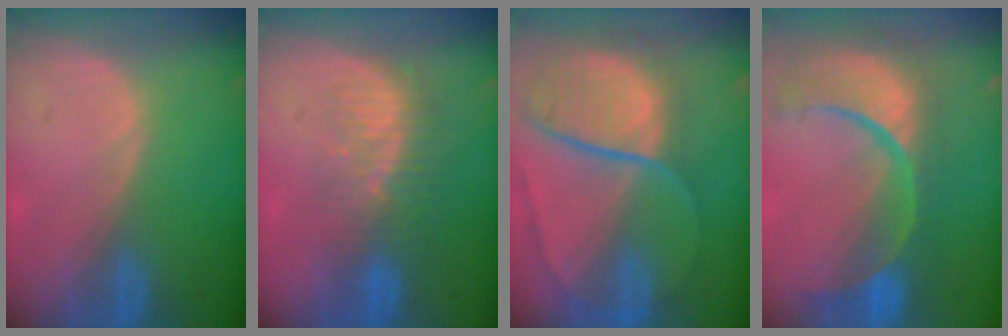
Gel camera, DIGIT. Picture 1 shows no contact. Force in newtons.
{"total": 8.2, "press": 7.2, "slide": 3.8}
{"total": 10.8, "press": 9.0, "slide": 6.0}
{"total": 13.7, "press": 10.8, "slide": 8.4}